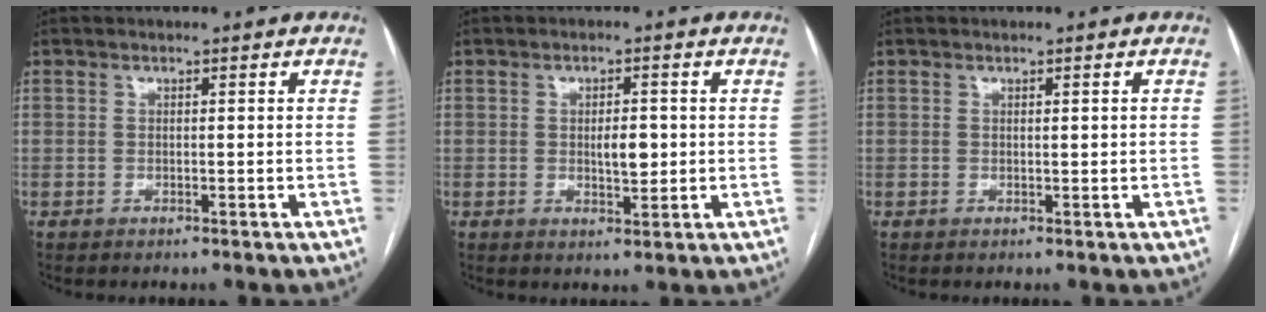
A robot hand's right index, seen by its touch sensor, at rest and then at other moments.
{"total": 3.4, "force": [0.1, 1.2, 3.2], "torque": [-0.051, -0.001, 0.003]}
{"total": 0.6, "force": [0.2, -0.1, 0.5], "torque": [-0.008, 0.001, 0.004]}